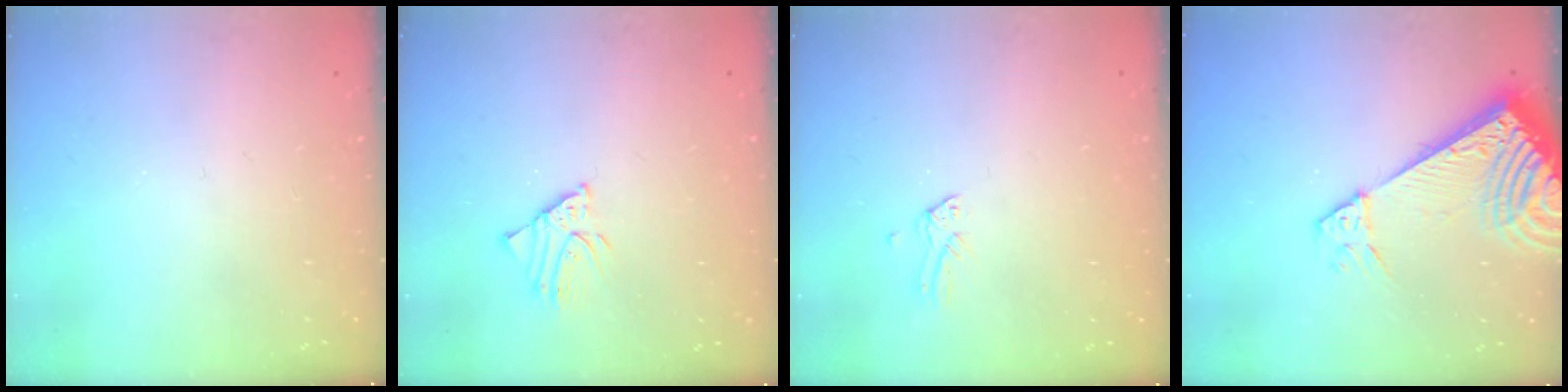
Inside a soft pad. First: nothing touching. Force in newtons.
{"total": 2.9, "press": 2.9, "slide": 0.2}
{"total": 0.0}
{"total": 9.9, "press": 9.9, "slide": 1.3}